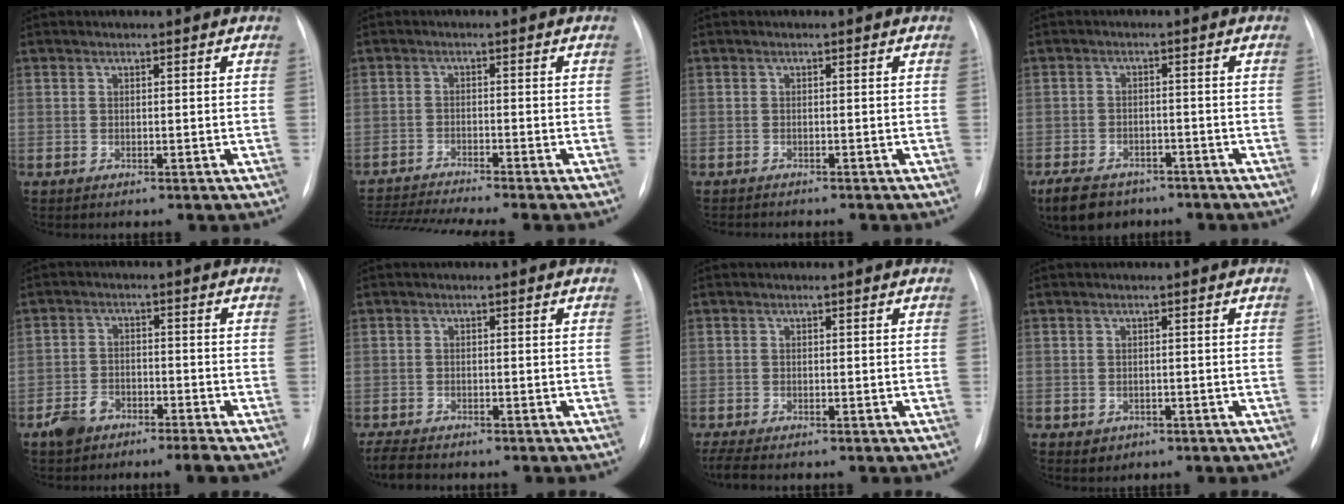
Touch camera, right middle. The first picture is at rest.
{"total": 10.8, "force": [-9.8, -1.6, 4.3], "torque": [-0.062, -0.011, -0.160]}
{"total": 2.7, "force": [-2.6, 0.3, 1.0], "torque": [-0.012, -0.005, -0.032]}
{"total": 10.0, "force": [-7.3, 5.5, 4.1], "torque": [-0.084, -0.003, -0.106]}
{"total": 4.7, "force": [-3.7, 1.4, 2.5], "torque": [-0.050, -0.001, -0.070]}
{"total": 4.7, "force": [-4.0, 1.4, 2.0], "torque": [-0.036, -0.012, -0.063]}
{"total": 3.9, "force": [-3.1, 0.9, 2.2], "torque": [-0.041, -0.009, -0.044]}
{"total": 2.0, "force": [-0.9, 1.7, 0.6], "torque": [-0.005, 0.004, -0.002]}